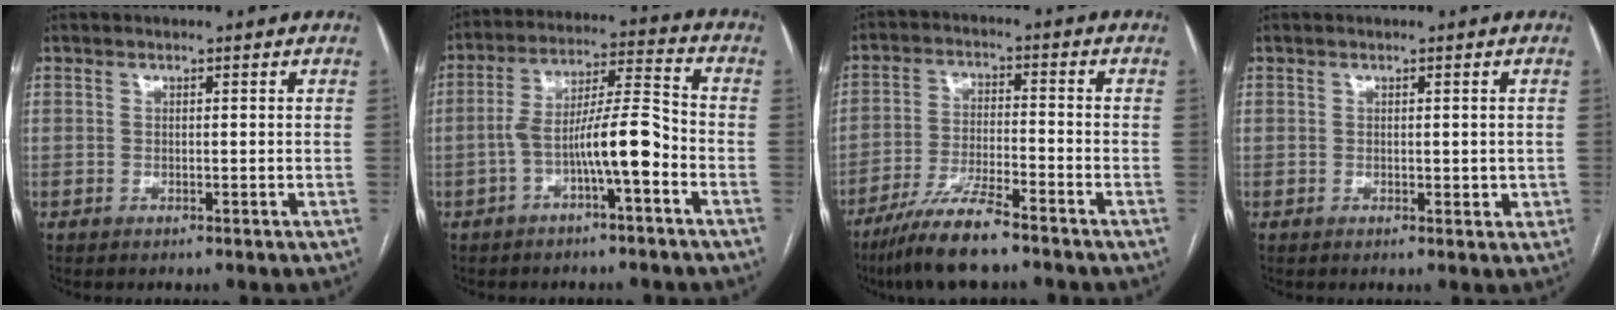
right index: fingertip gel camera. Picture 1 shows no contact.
{"total": 10.0, "force": [-3.8, 1.1, 9.2], "torque": [-0.164, 0.029, -0.063]}
{"total": 9.5, "force": [-7.5, 0.7, 5.8], "torque": [-0.110, -0.024, -0.137]}
{"total": 1.6, "force": [0.1, 1.0, 1.3], "torque": [-0.013, -0.003, 0.004]}